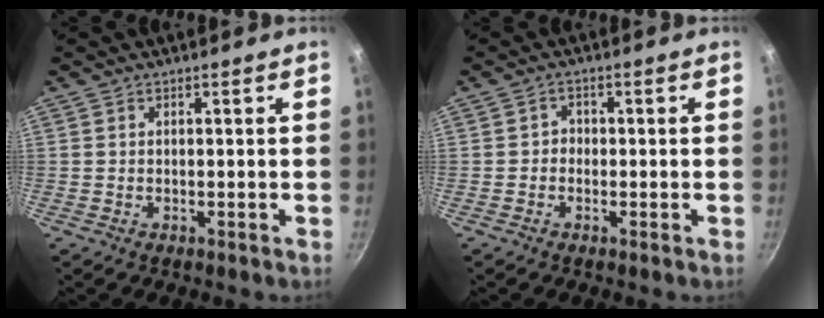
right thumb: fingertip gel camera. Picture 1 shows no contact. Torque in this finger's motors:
{"motor_torque": [-0.70, -0.25, 0.02, -0.01, -0.06]}